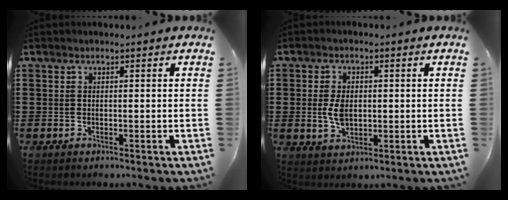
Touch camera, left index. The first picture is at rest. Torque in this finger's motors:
{"motor_torque": [0.74, 0.24, 0.24, 0.08]}